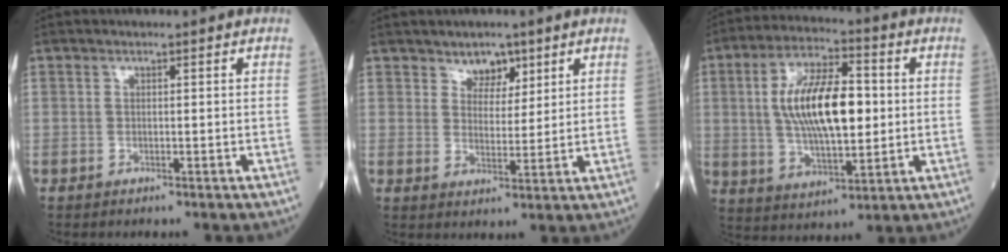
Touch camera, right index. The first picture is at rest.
{"total": 4.1, "force": [2.9, 2.5, 1.6], "torque": [-0.019, 0.000, 0.049]}
{"total": 14.8, "force": [1.4, 5.2, 13.8], "torque": [-0.261, 0.011, 0.026]}